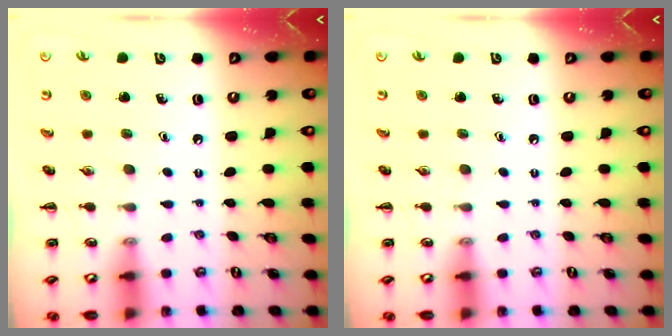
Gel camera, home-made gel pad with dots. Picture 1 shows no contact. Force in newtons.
{"total": 0.0}